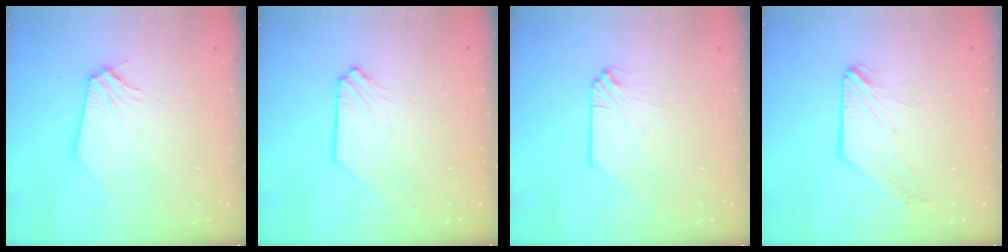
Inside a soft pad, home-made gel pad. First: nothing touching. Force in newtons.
{"total": 1.3, "press": 1.3, "slide": 0.2}
{"total": 0.0}
{"total": 1.3, "press": 1.3, "slide": 0.3}